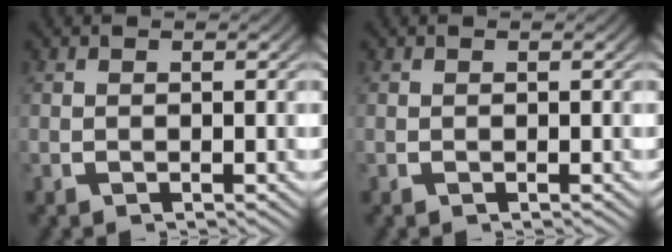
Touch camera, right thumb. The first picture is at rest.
{"total": 0.0}